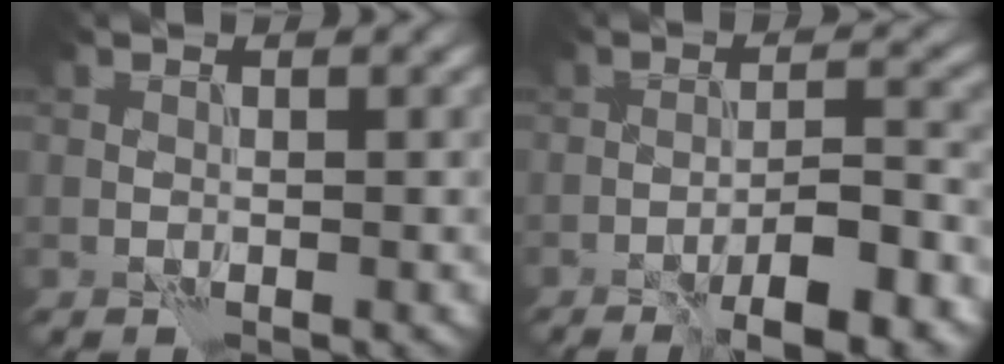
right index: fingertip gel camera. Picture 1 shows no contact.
{"total": 6.7, "force": [-4.0, 1.2, 5.2], "torque": [-0.073, 0.012, -0.061]}